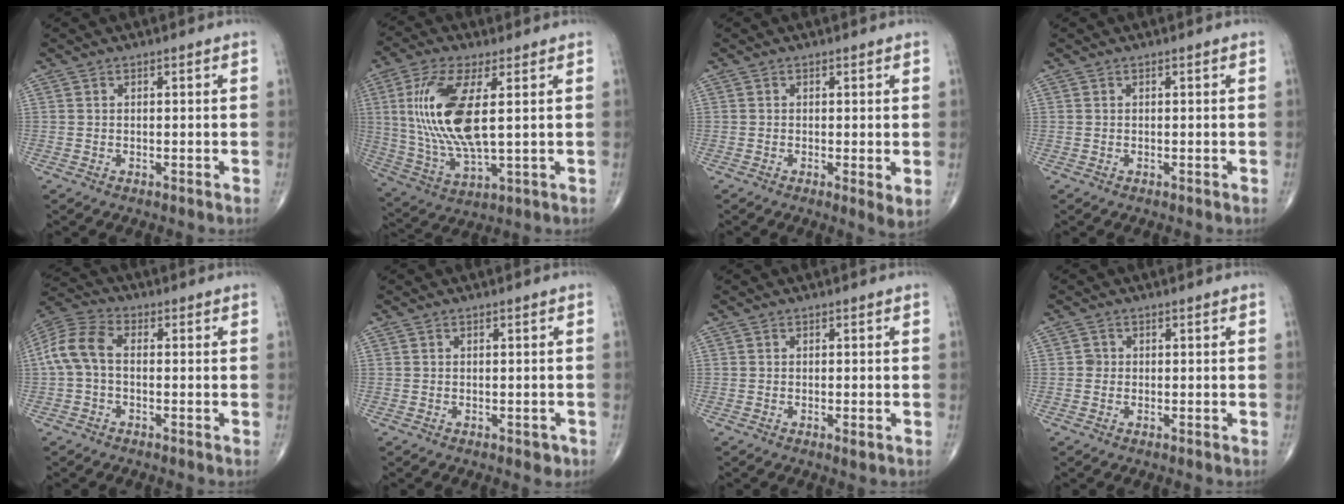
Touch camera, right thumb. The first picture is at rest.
{"total": 16.4, "force": [2.8, 5.8, 15.1], "torque": [-0.332, -0.016, 0.062]}
{"total": 2.7, "force": [-0.2, 0.7, 2.6], "torque": [-0.044, -0.013, -0.008]}
{"total": 0.0}
{"total": 8.5, "force": [-0.3, 5.1, 6.7], "torque": [-0.147, 0.026, -0.016]}
{"total": 1.6, "force": [-0.8, 1.0, 1.0], "torque": [-0.003, 0.001, -0.007]}
{"total": 1.2, "force": [-0.4, 0.3, 1.1], "torque": [-0.018, -0.004, -0.007]}
{"total": 1.1, "force": [-0.1, 1.0, 0.2], "torque": [0.003, 0.003, -0.003]}